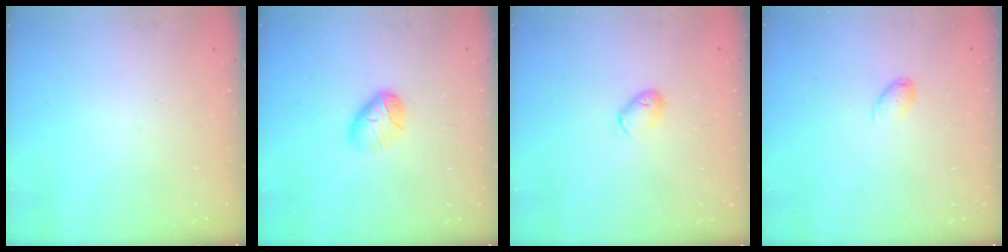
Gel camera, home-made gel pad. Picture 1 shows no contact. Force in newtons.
{"total": 7.2, "press": 7.1, "slide": 1.1}
{"total": 5.7, "press": 5.6, "slide": 1.0}
{"total": 6.2, "press": 6.2, "slide": 0.7}